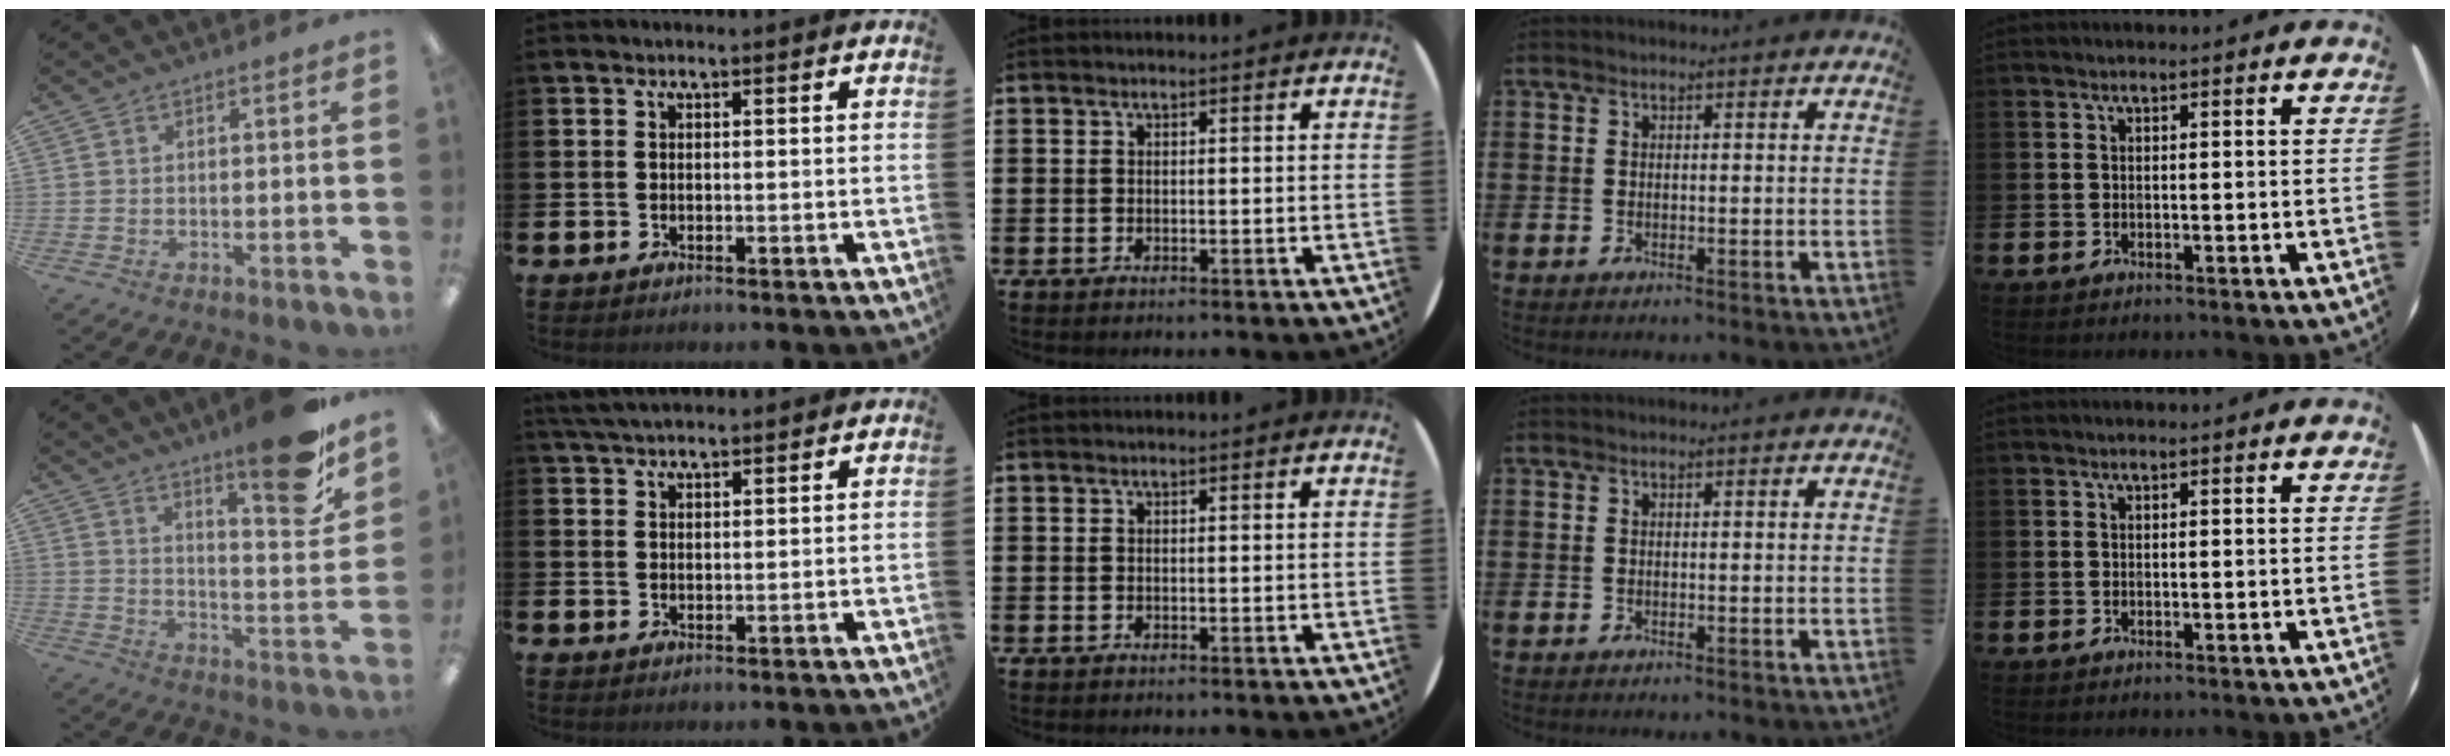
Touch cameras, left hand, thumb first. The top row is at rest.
{"thumb": {"total": 15.9, "force": [11.8, 3.3, 10.1], "torque": [-0.138, -0.089, 0.186]}, "index": {"total": 3.9, "force": [3.5, 0.9, 1.3], "torque": [-0.028, -0.010, 0.065]}}